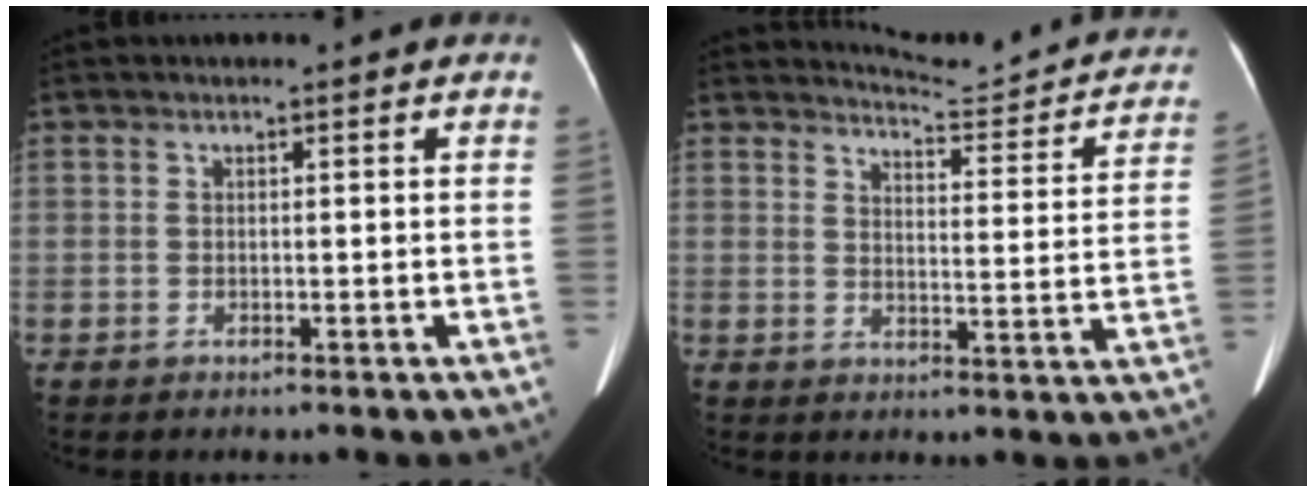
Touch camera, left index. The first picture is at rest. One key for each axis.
{"total": 13.4, "fx": 13.1, "fy": 0.9, "fz": 2.5, "tx": -0.023, "ty": -0.058, "tz": 0.143}